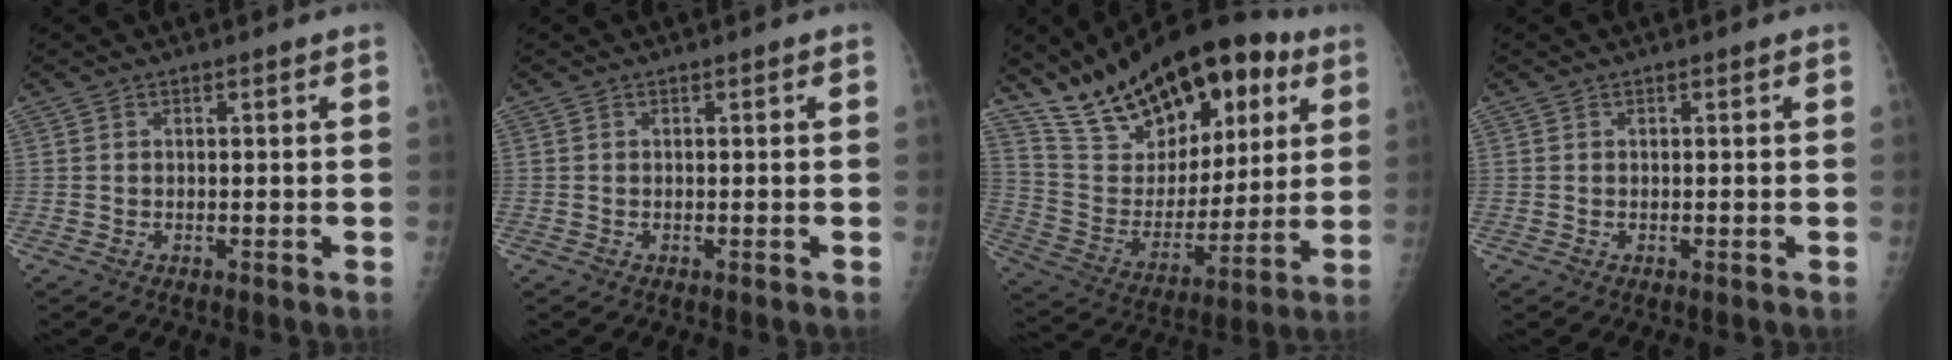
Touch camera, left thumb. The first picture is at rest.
{"total": 0.0}
{"total": 26.5, "force": [15.7, 13.2, 16.7], "torque": [-0.231, -0.035, 0.267]}
{"total": 0.0}